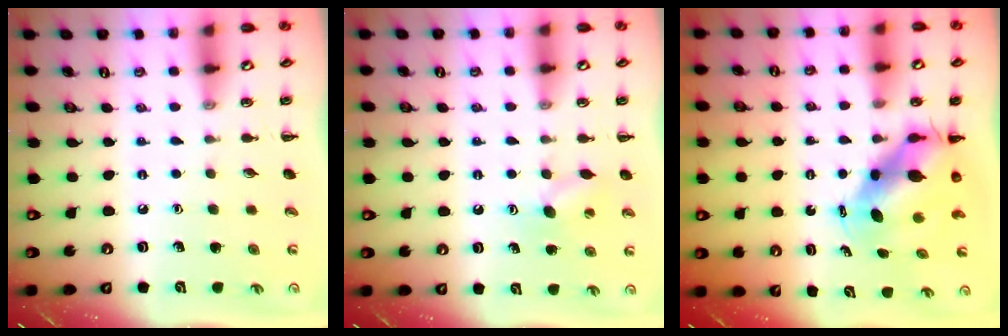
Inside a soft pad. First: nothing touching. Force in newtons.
{"total": 7.4, "press": 7.3, "slide": 1.4}
{"total": 6.8, "press": 6.6, "slide": 1.6}